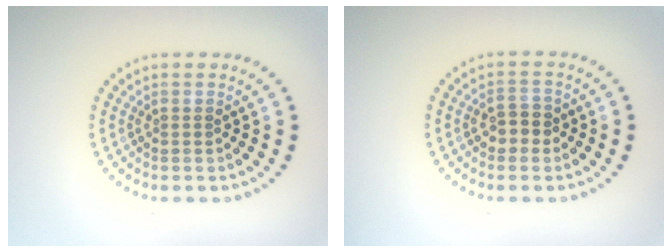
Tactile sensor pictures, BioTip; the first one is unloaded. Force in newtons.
{"total": 2.2, "press": 2.2, "slide": 0.3}